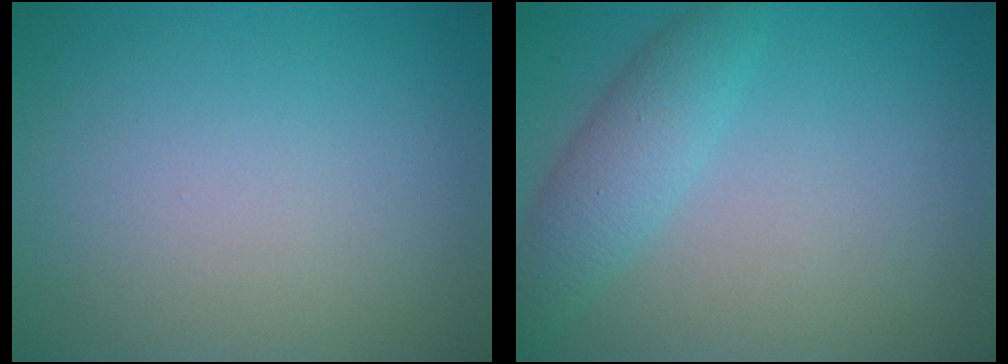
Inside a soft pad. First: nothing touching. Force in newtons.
{"total": 3.0, "press": 3.0, "slide": 0.2}